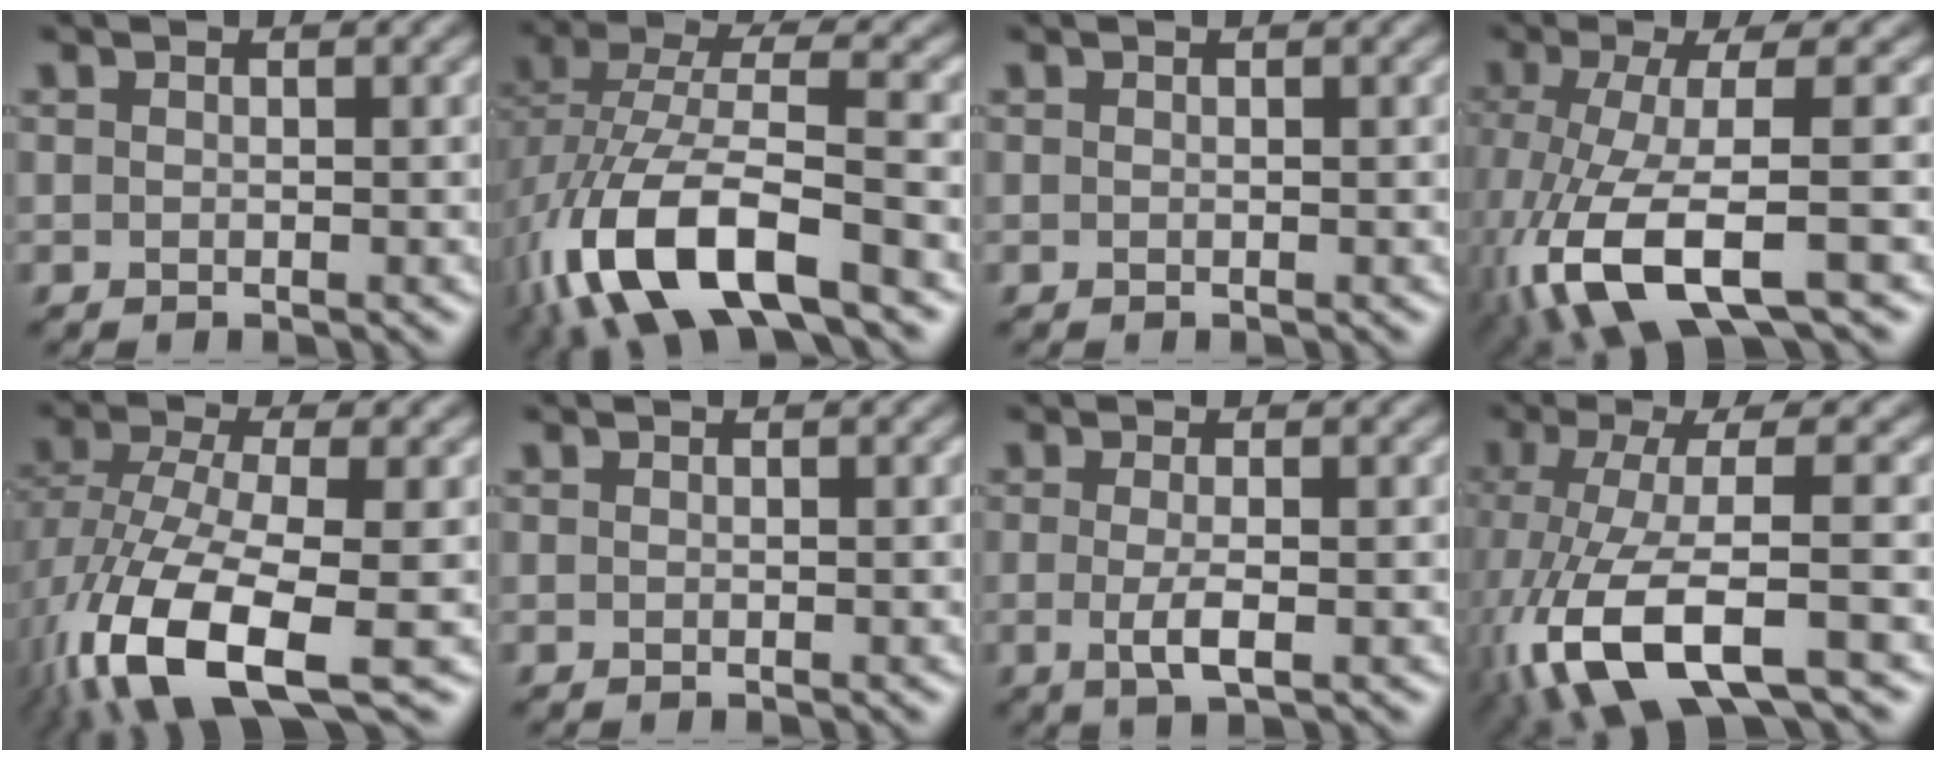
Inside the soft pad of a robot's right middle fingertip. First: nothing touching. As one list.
[{"total": 12.2, "force": [-5.5, 4.8, 9.7], "torque": [-0.201, -0.001, -0.107]}, {"total": 0.0}, {"total": 10.1, "force": [-3.8, 3.1, 8.8], "torque": [-0.184, -0.013, -0.072]}, {"total": 12.0, "force": [-5.0, 4.8, 9.8], "torque": [-0.210, -0.019, -0.089]}, {"total": 0.0}, {"total": 2.5, "force": [-0.4, 0.6, 2.4], "torque": [-0.047, -0.008, -0.007]}, {"total": 10.5, "force": [-4.0, 3.4, 9.1], "torque": [-0.196, -0.010, -0.074]}]